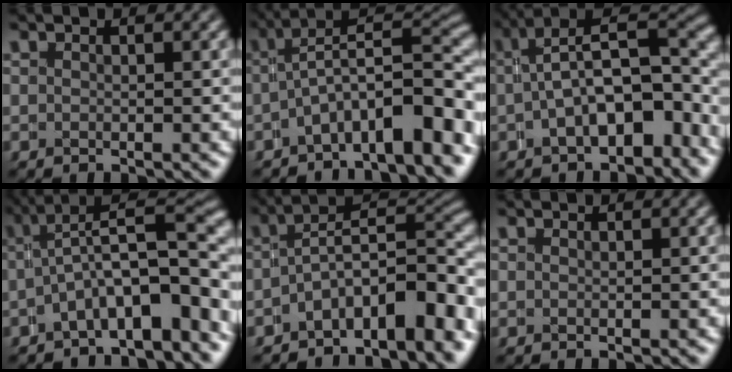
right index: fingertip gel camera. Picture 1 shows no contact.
{"total": 6.9, "force": [-2.0, 2.4, 6.2], "torque": [-0.074, 0.005, -0.036]}
{"total": 7.6, "force": [-0.7, 3.4, 6.7], "torque": [-0.093, -0.002, -0.004]}
{"total": 8.2, "force": [-1.8, 2.8, 7.5], "torque": [-0.096, -0.002, -0.023]}
{"total": 8.3, "force": [-2.2, 4.3, 6.7], "torque": [-0.088, 0.003, -0.045]}
{"total": 0.0}